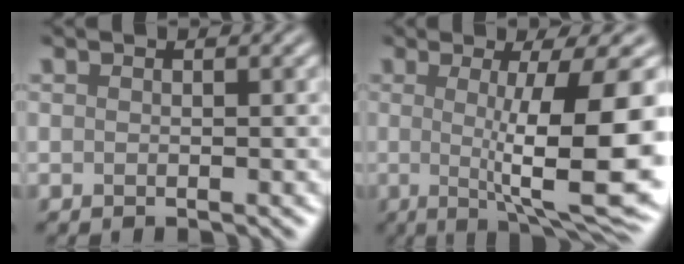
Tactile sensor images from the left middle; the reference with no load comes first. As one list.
[{"total": 12.3, "force": [-0.3, 2.5, 12.0], "torque": [-0.150, -0.001, -0.002]}]